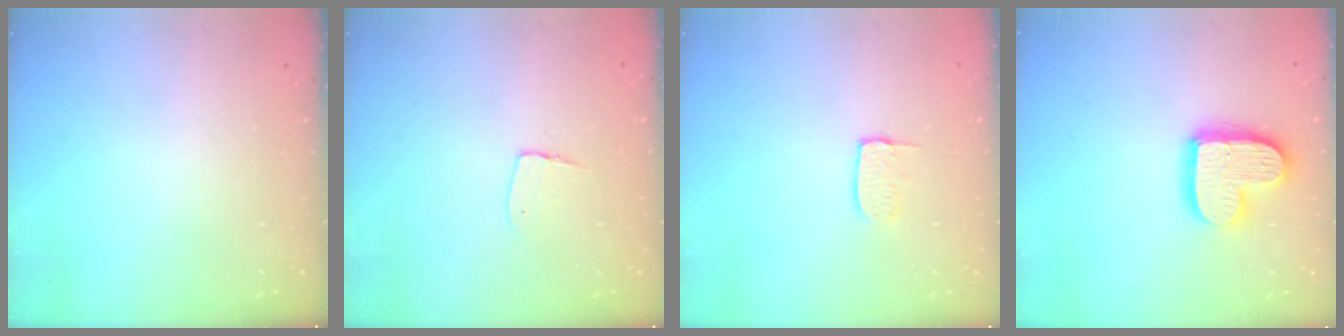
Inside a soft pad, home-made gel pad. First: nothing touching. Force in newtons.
{"total": 4.6, "press": 4.6, "slide": 0.4}
{"total": 5.4, "press": 5.4, "slide": 0.3}
{"total": 14.9, "press": 14.9, "slide": 1.1}